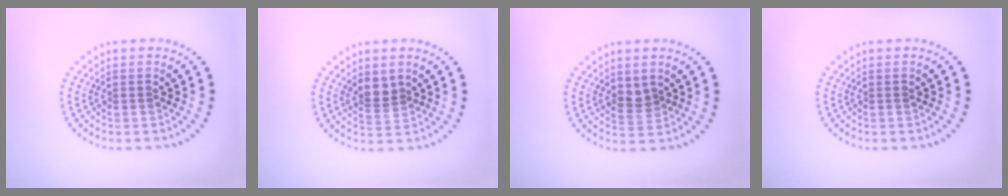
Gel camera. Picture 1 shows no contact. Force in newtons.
{"total": 1.9, "press": 1.6, "slide": 1.0}
{"total": 1.5, "press": 1.3, "slide": 0.7}
{"total": 0.0}